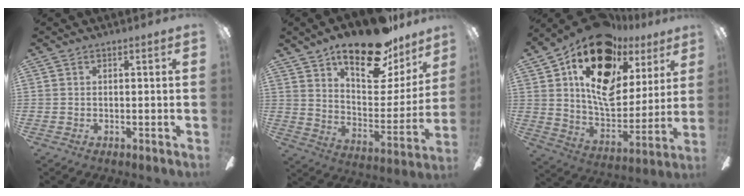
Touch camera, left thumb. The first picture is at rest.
{"total": 23.1, "force": [17.6, 8.6, 12.2], "torque": [-0.177, -0.117, 0.296]}
{"total": 21.4, "force": [11.8, 12.0, 13.2], "torque": [-0.225, -0.068, 0.207]}